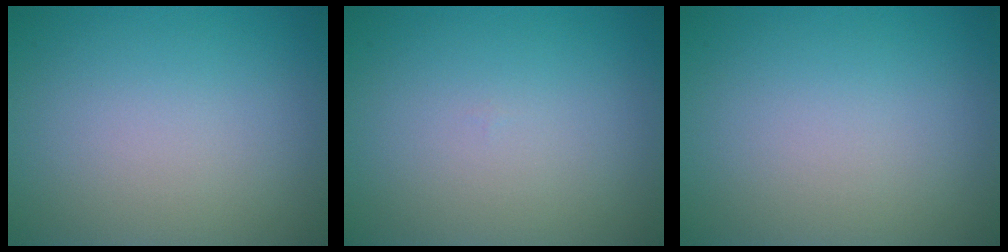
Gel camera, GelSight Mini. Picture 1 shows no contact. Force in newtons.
{"total": 0.0}
{"total": 0.0}